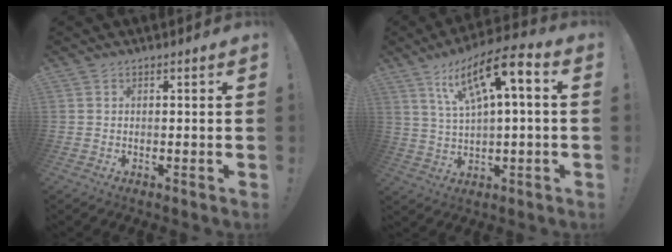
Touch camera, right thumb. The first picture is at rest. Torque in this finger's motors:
{"motor_torque": [0.94, 1.16, 0.21, 0.20, 0.16]}